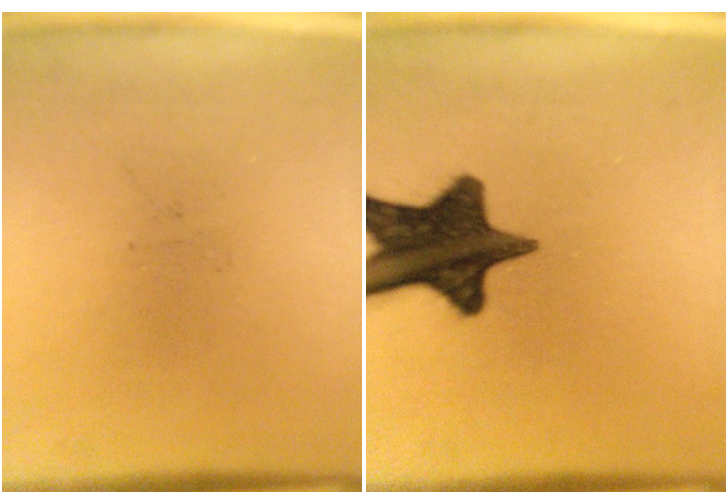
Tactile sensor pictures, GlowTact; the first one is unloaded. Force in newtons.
{"total": 15.1}